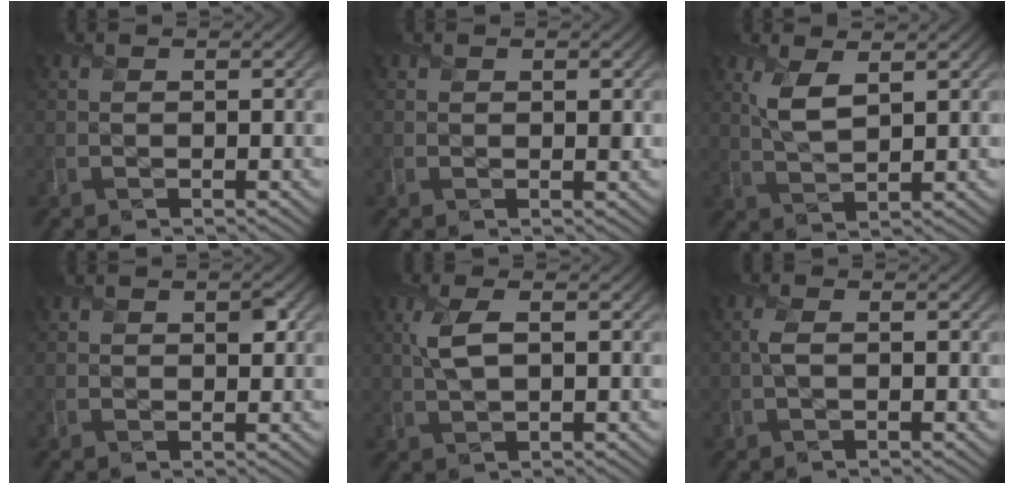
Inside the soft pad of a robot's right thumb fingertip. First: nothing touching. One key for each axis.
{"total": 0.6, "fx": 0.3, "fy": 0.3, "fz": 0.4, "tx": -0.001, "ty": -0.005, "tz": 0.006}
{"total": 4.4, "fx": 2.0, "fy": 1.7, "fz": 3.6, "tx": -0.089, "ty": -0.003, "tz": 0.041}
{"total": 1.2, "fx": 0.5, "fy": 0.7, "fz": 0.8, "tx": -0.007, "ty": -0.004, "tz": 0.010}
{"total": 3.8, "fx": 0.9, "fy": 1.3, "fz": 3.4, "tx": -0.088, "ty": 0.004, "tz": 0.018}
{"total": 1.7, "fx": 0.0, "fy": 0.6, "fz": 1.6, "tx": -0.040, "ty": 0.004, "tz": -0.001}